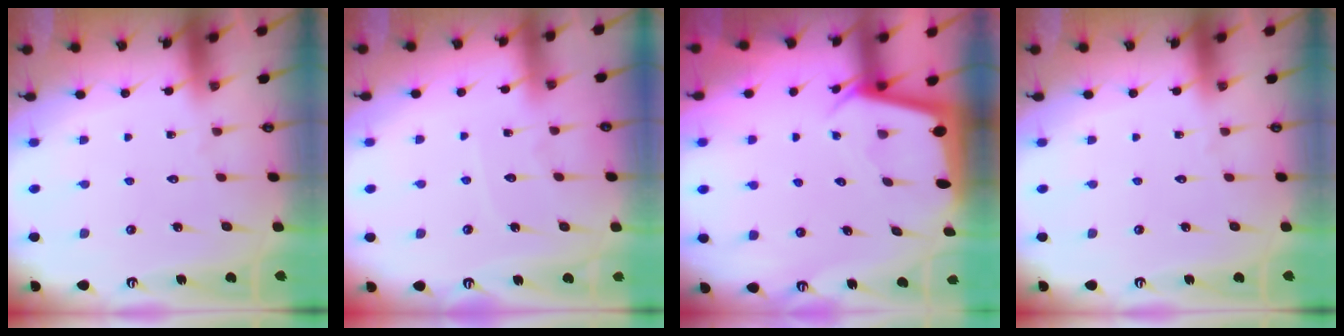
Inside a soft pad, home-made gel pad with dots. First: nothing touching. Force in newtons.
{"total": 5.1, "press": 5.1, "slide": 0.6}
{"total": 2.5, "press": 2.5, "slide": 0.2}
{"total": 0.0}